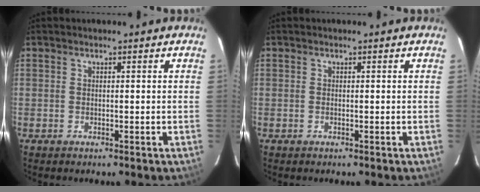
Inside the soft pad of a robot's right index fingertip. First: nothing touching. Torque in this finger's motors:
{"motor_torque": [0.08, 0.03, 0.03, 0.01]}